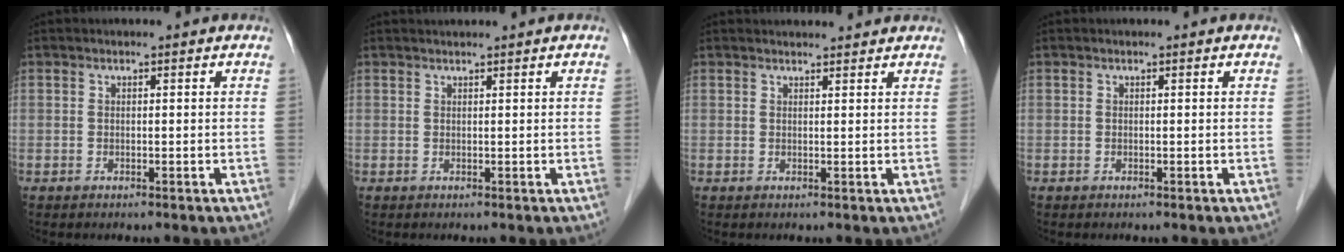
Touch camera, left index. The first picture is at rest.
{"total": 1.7, "force": [1.6, 0.0, 0.5], "torque": [0.005, 0.017, 0.027]}
{"total": 5.2, "force": [5.0, 1.1, 1.0], "torque": [-0.001, 0.022, 0.061]}
{"total": 0.0}